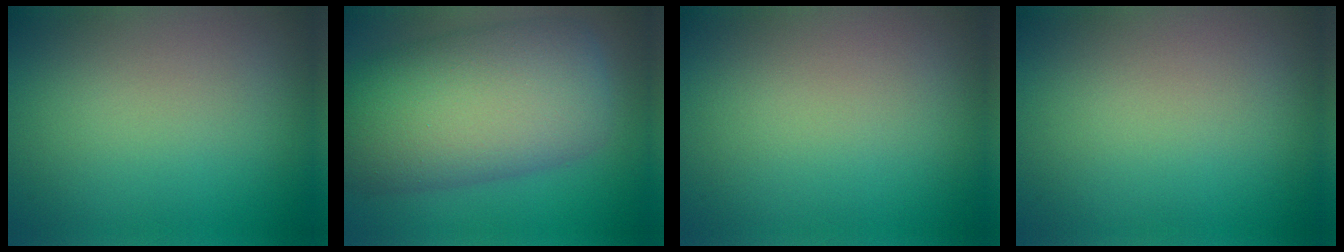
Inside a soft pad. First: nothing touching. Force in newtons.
{"total": 12.3, "press": 12.3, "slide": 0.4}
{"total": 0.0}
{"total": 0.0}